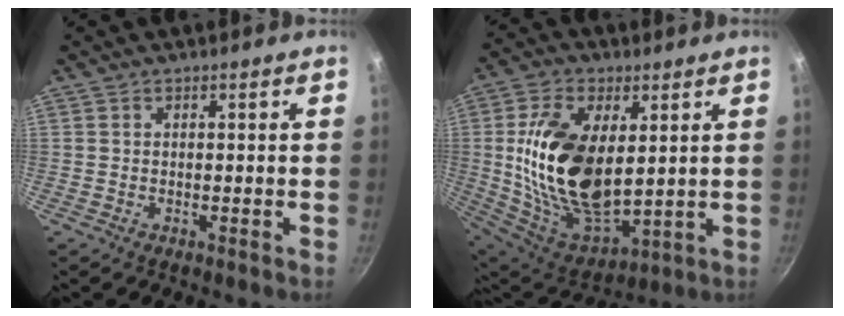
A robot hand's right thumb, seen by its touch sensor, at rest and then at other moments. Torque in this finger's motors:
{"motor_torque": [2.04, 2.97, 2.13, -0.01, 0.60]}